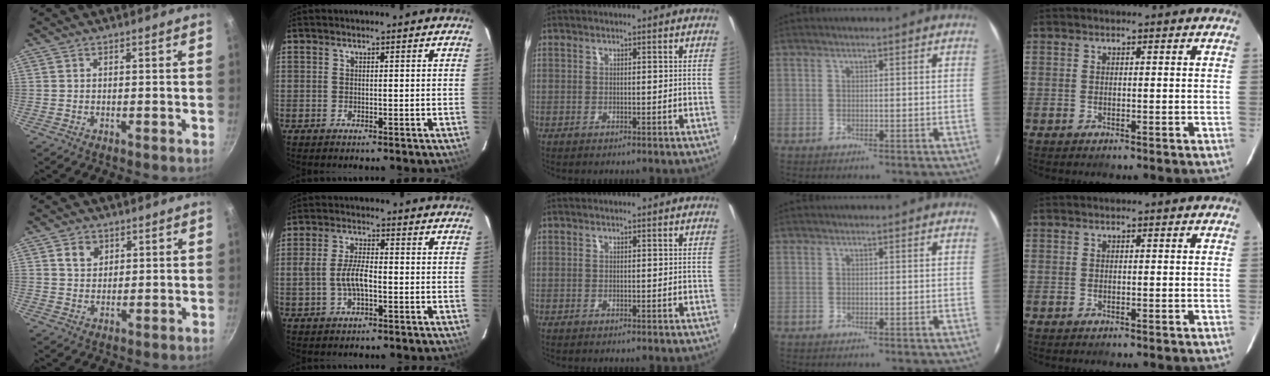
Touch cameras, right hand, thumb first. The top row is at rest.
{"thumb": {"total": 4.1, "force": [1.7, 3.3, 1.8], "torque": [-0.014, -0.001, 0.030]}, "index": {"total": 6.1, "force": [-1.4, 2.6, 5.3], "torque": [-0.108, 0.006, -0.023]}}